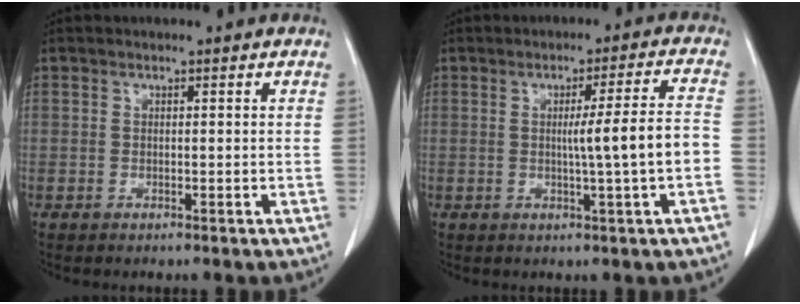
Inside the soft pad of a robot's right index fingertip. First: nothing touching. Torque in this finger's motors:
{"motor_torque": [0.94, -0.28, 0.45, 0.08]}